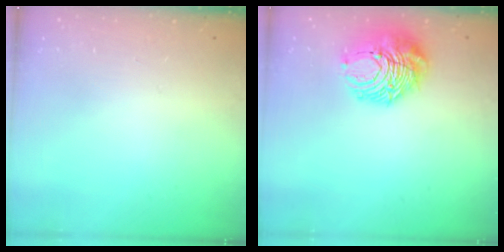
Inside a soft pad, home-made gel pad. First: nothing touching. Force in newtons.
{"total": 11.6, "press": 11.6, "slide": 1.0}